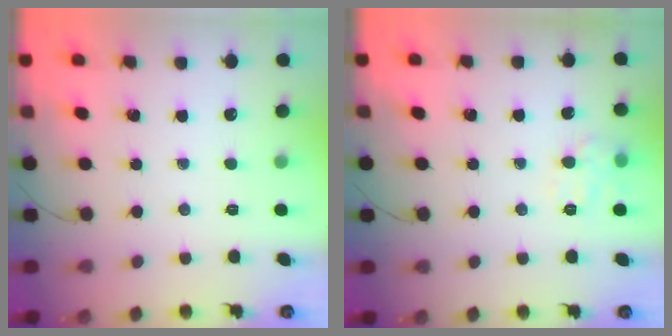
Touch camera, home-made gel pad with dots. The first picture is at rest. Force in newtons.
{"total": 8.3, "press": 8.2, "slide": 0.6}